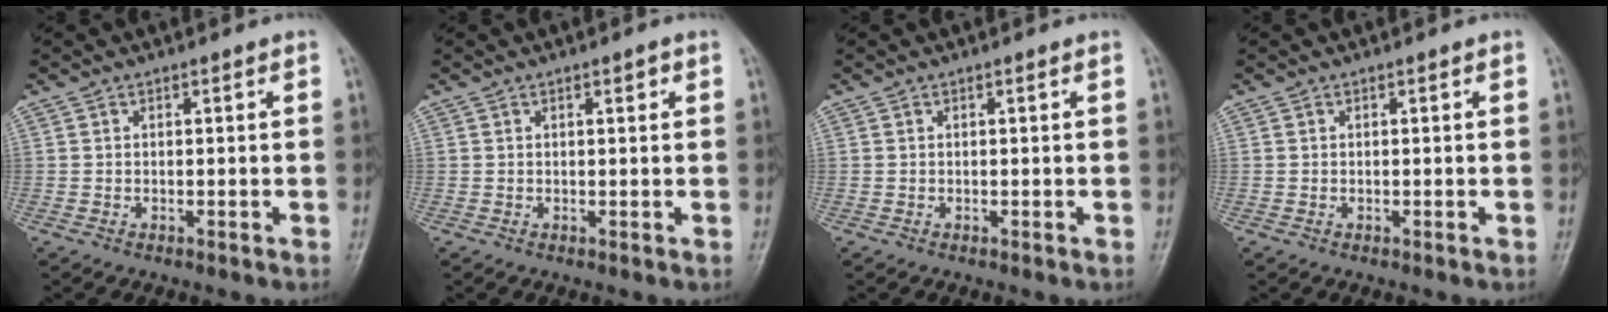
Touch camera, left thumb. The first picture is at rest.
{"total": 1.2, "force": [0.6, 0.4, 1.0], "torque": [-0.013, 0.001, 0.007]}
{"total": 0.0}
{"total": 0.0}